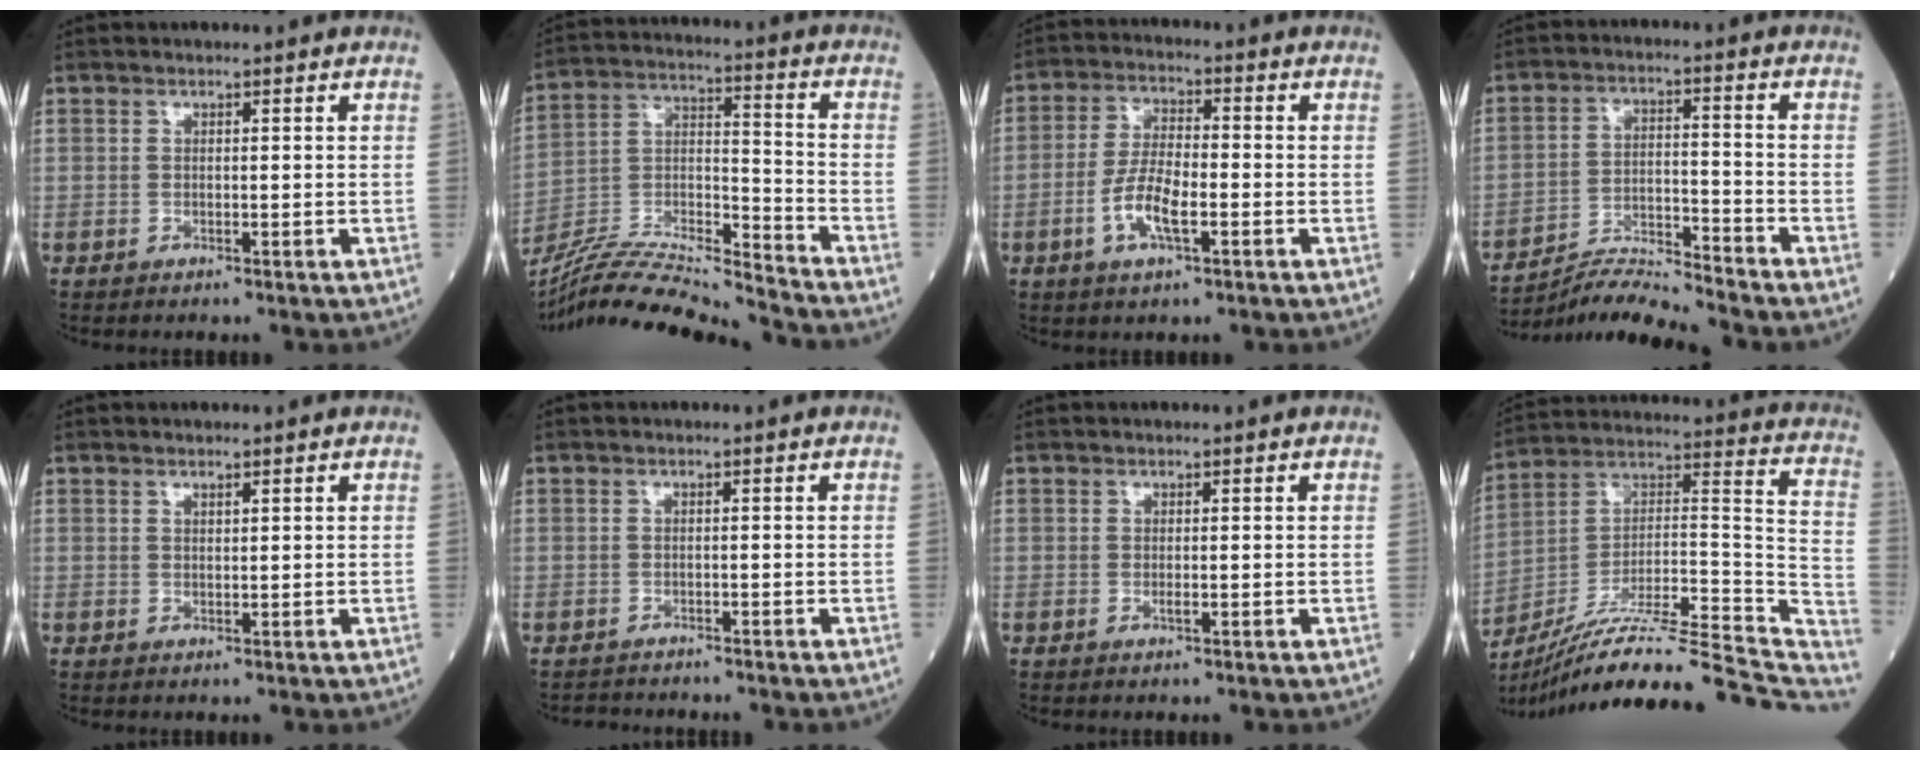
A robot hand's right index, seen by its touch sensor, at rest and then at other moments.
{"total": 17.9, "force": [-17.0, -0.7, 5.8], "torque": [-0.107, 0.008, -0.302]}
{"total": 7.2, "force": [-2.4, 2.0, 6.5], "torque": [-0.135, 0.000, -0.046]}
{"total": 8.1, "force": [-7.8, -1.9, 0.7], "torque": [-0.020, 0.008, -0.139]}
{"total": 0.6, "force": [0.5, 0.1, 0.3], "torque": [-0.008, -0.003, 0.011]}
{"total": 1.6, "force": [-1.6, 0.3, -0.4], "torque": [0.005, -0.005, -0.025]}
{"total": 0.5, "force": [0.0, 0.0, 0.5], "torque": [-0.013, -0.001, 0.001]}
{"total": 28.8, "force": [-24.7, 3.1, 14.5], "torque": [-0.166, 0.013, -0.367]}